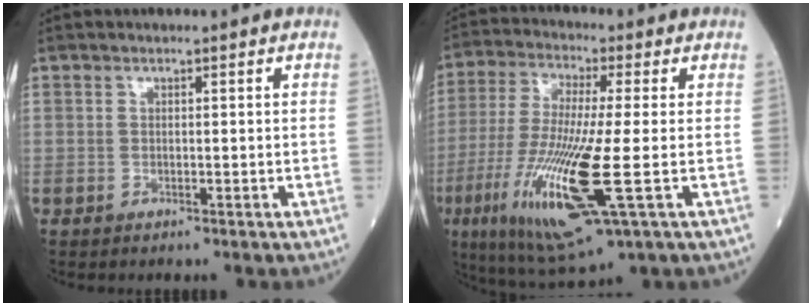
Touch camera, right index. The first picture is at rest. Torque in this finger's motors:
{"motor_torque": [1.28, -0.86, 1.06, 0.21]}